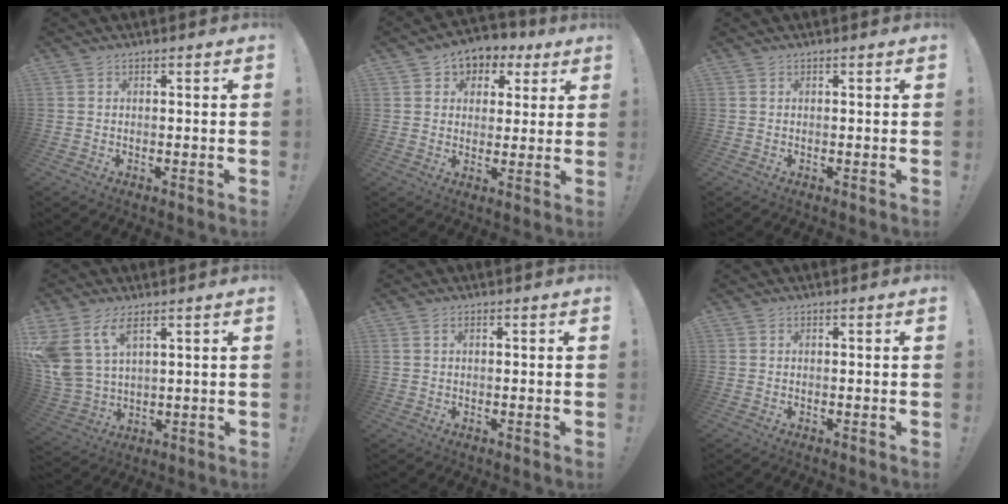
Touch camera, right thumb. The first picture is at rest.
{"total": 6.0, "force": [1.8, 5.5, 1.7], "torque": [-0.015, -0.010, 0.038]}
{"total": 0.0}
{"total": 10.4, "force": [6.0, 5.4, 6.5], "torque": [-0.152, -0.031, 0.120]}
{"total": 1.1, "force": [0.5, 0.5, 0.8], "torque": [-0.019, 0.002, 0.011]}
{"total": 0.0}